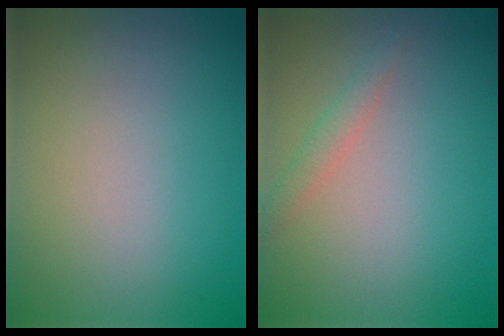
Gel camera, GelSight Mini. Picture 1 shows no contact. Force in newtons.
{"total": 1.3, "press": 1.3, "slide": 0.1}